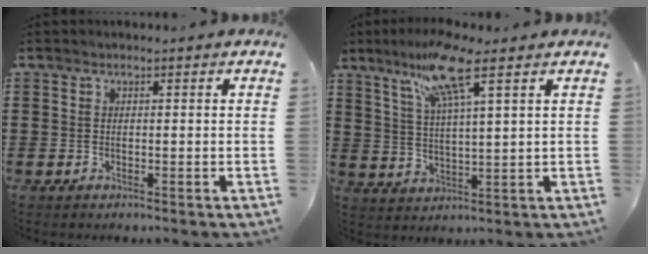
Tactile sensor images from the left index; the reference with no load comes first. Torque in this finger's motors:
{"motor_torque": [1.16, -0.98, 0.40, 0.21]}